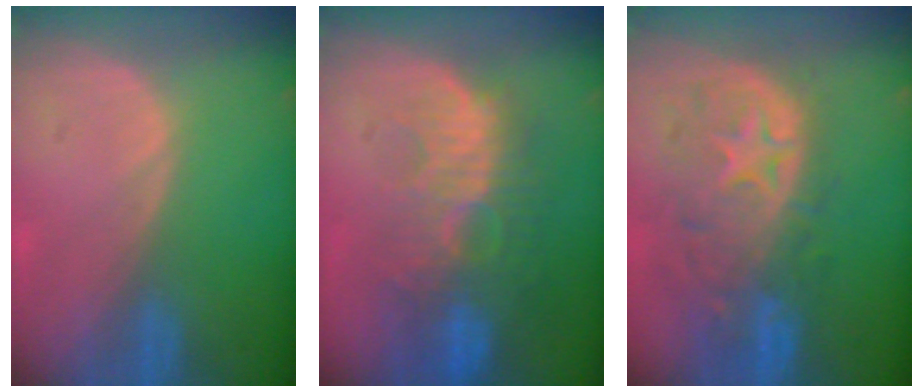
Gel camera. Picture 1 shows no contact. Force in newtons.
{"total": 10.9, "press": 9.4, "slide": 5.4}
{"total": 11.2, "press": 9.8, "slide": 5.3}